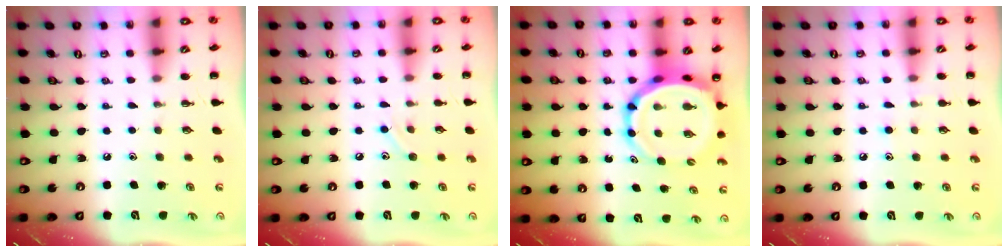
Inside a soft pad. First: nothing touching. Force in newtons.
{"total": 6.4, "press": 6.2, "slide": 1.6}
{"total": 10.5, "press": 10.0, "slide": 3.2}
{"total": 7.6, "press": 7.4, "slide": 1.8}